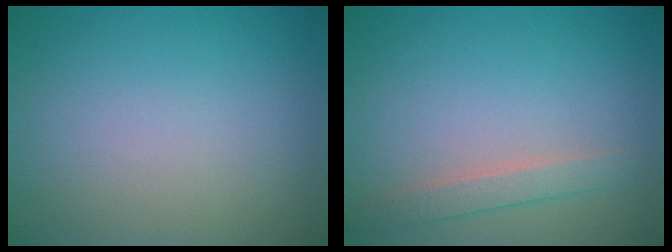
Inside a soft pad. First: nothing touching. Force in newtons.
{"total": 1.8, "press": 1.8, "slide": 0.1}